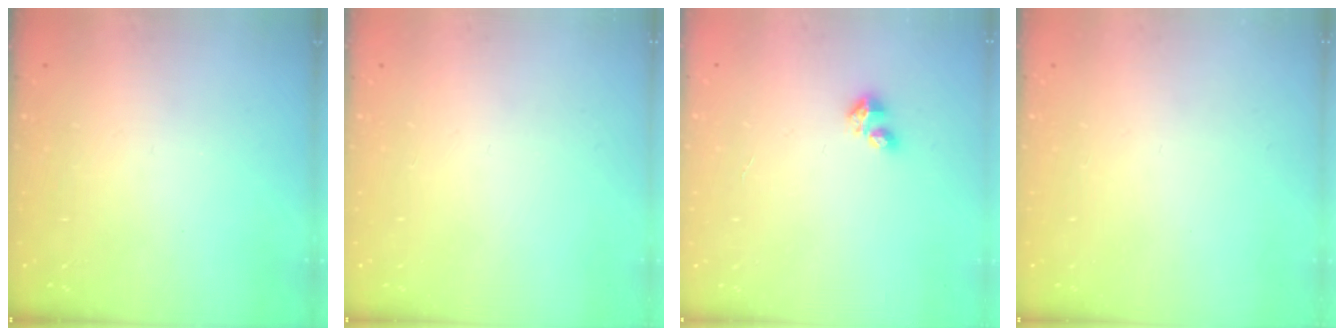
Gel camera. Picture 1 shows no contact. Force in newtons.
{"total": 0.0}
{"total": 3.2, "press": 3.2, "slide": 0.3}
{"total": 0.0}